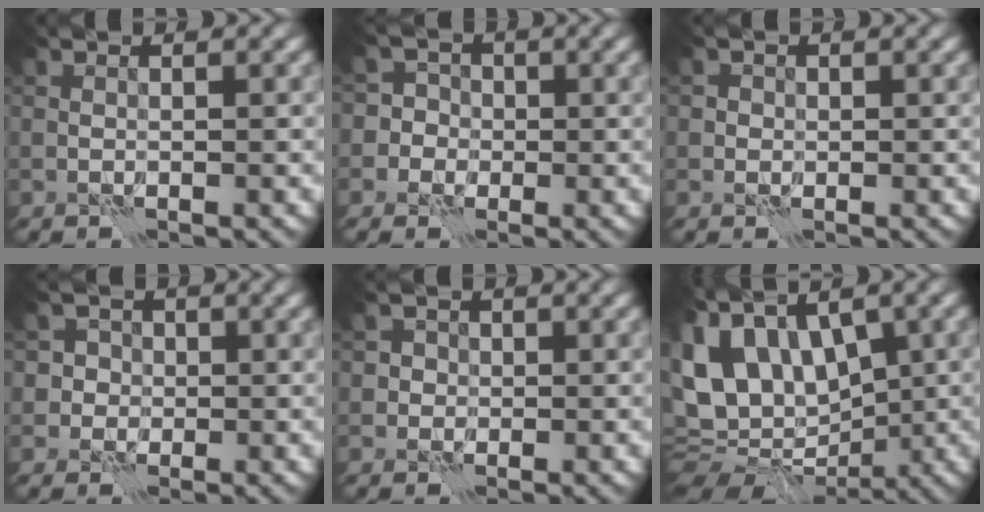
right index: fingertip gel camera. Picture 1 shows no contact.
{"total": 4.9, "force": [-0.2, 4.8, 1.3], "torque": [0.004, 0.034, -0.040]}
{"total": 0.9, "force": [-0.1, 0.9, 0.0], "torque": [0.007, -0.001, -0.005]}
{"total": 3.2, "force": [0.3, 3.1, 0.9], "torque": [0.008, 0.008, -0.007]}
{"total": 2.3, "force": [0.2, 2.2, 0.6], "torque": [0.008, 0.005, -0.004]}
{"total": 9.8, "force": [1.3, 6.8, 6.8], "torque": [-0.118, 0.010, 0.033]}